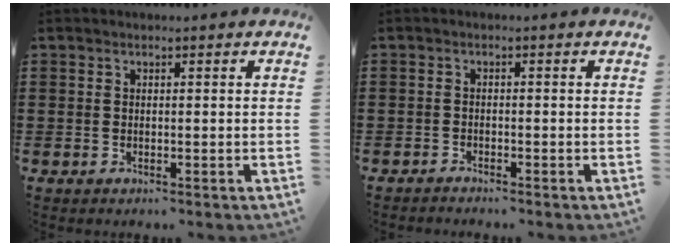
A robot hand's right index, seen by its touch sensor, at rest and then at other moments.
{"total": 1.0, "force": [-1.0, 0.1, -0.1], "torque": [0.000, 0.004, -0.022]}